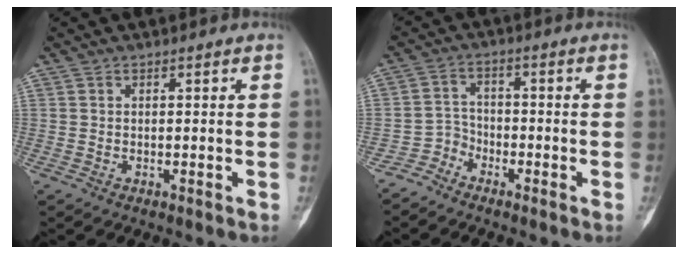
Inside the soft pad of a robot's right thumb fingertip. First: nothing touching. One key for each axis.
{"total": 3.8, "fx": -3.0, "fy": 2.2, "fz": -0.7, "tx": 0.036, "ty": 0.024, "tz": -0.070}